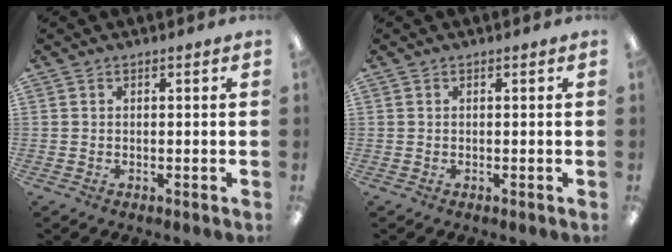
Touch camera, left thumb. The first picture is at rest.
{"total": 0.0}